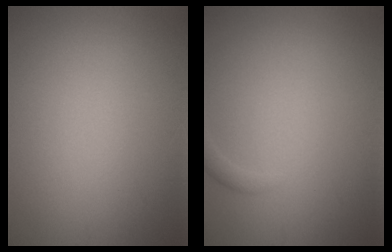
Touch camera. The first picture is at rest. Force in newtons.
{"total": 0.8, "press": 0.8, "slide": 0.1}